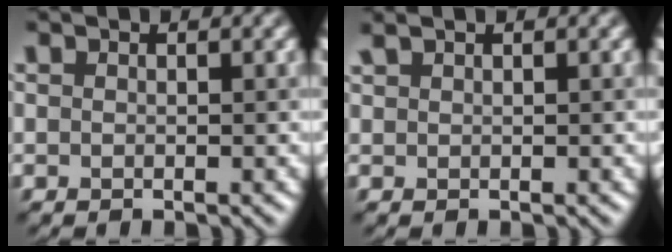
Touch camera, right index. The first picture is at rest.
{"total": 0.8, "force": [0.8, 0.1, 0.2], "torque": [-0.005, 0.003, 0.019]}